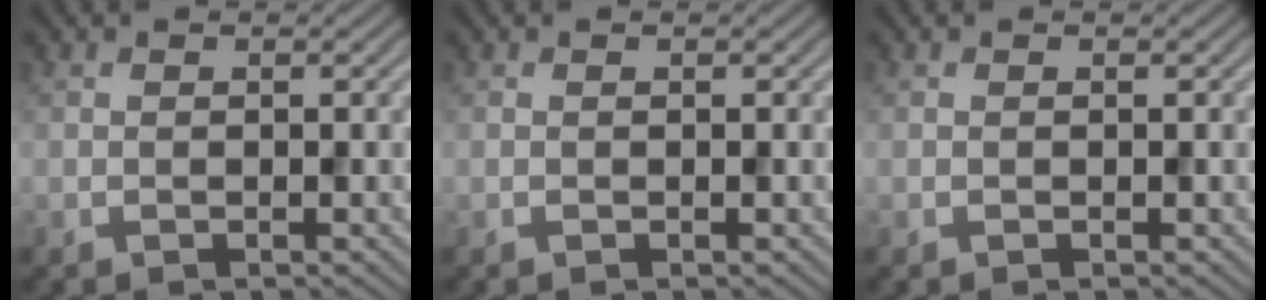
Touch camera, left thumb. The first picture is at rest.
{"total": 0.0}
{"total": 0.0}